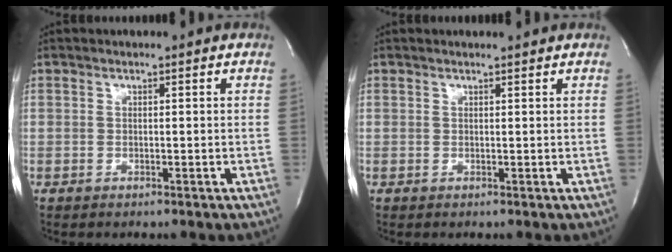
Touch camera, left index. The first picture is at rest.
{"total": 1.3, "force": [1.2, -0.2, 0.4], "torque": [-0.006, 0.001, 0.011]}